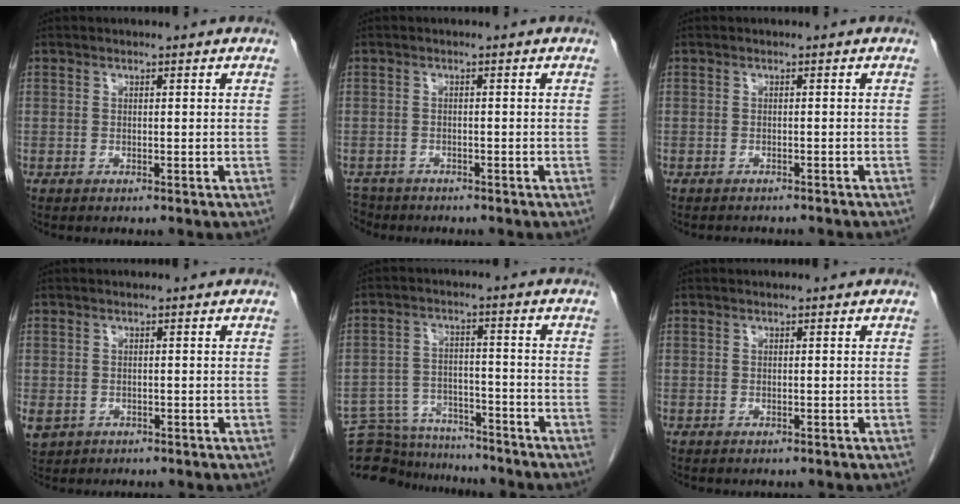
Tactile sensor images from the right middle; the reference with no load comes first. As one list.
[{"total": 3.5, "force": [-3.1, 1.5, -0.3], "torque": [0.002, -0.005, -0.059]}, {"total": 4.4, "force": [-4.1, 1.1, 1.4], "torque": [-0.018, -0.005, -0.047]}, {"total": 4.0, "force": [-1.8, 3.3, 1.4], "torque": [-0.032, -0.004, -0.024]}, {"total": 14.2, "force": [-13.5, 3.7, 2.5], "torque": [-0.051, 0.019, -0.203]}, {"total": 0.0}]